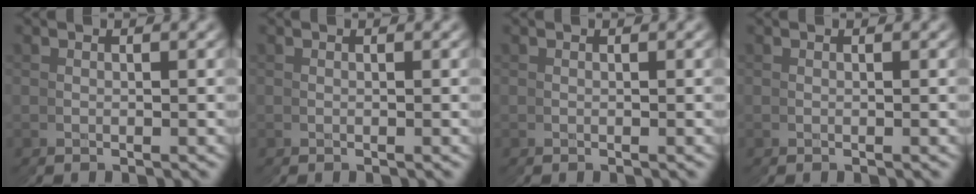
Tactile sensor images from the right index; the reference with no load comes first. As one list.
[{"total": 0.0}, {"total": 0.0}, {"total": 0.0}]